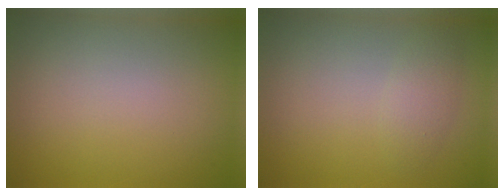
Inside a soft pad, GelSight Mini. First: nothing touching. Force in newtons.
{"total": 1.8, "press": 1.8, "slide": 0.1}